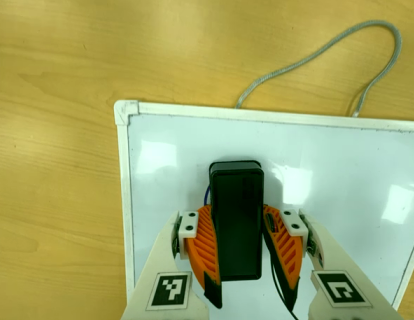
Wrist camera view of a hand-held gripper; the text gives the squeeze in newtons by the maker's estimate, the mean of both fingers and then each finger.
{"total": 16.4, "left": 15.7, "right": 17.0}